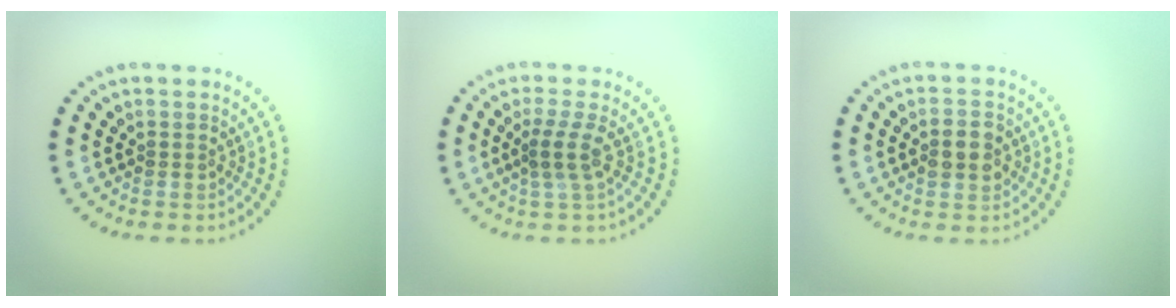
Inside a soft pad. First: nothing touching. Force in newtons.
{"total": 2.2, "press": 1.5, "slide": 1.6}
{"total": 2.8, "press": 2.8, "slide": 0.2}